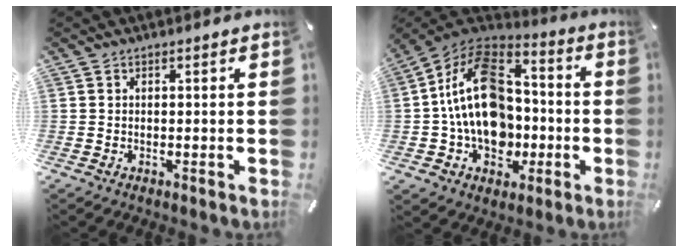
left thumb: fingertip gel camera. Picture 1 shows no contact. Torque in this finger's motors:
{"motor_torque": [1.85, 3.16, 1.48, -0.71, 0.35]}